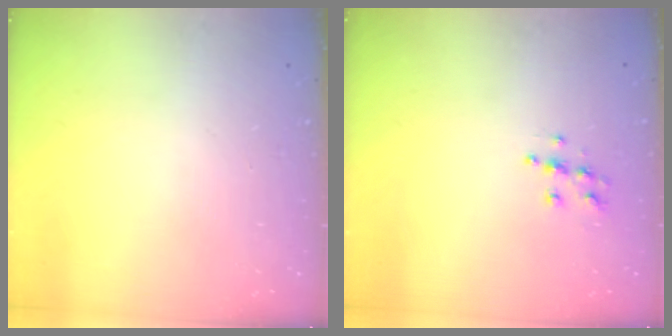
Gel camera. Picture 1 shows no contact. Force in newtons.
{"total": 6.4, "press": 6.4, "slide": 0.3}